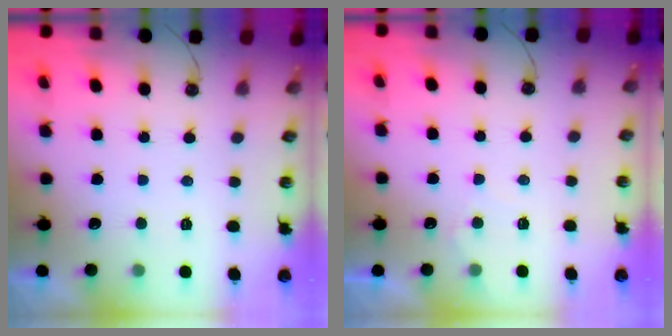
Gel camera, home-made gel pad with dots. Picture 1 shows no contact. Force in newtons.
{"total": 4.2, "press": 4.2, "slide": 0.5}